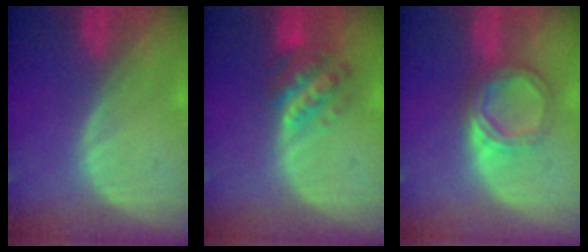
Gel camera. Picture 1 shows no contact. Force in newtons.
{"total": 5.7, "press": 5.5, "slide": 1.4}
{"total": 5.6, "press": 5.3, "slide": 1.9}